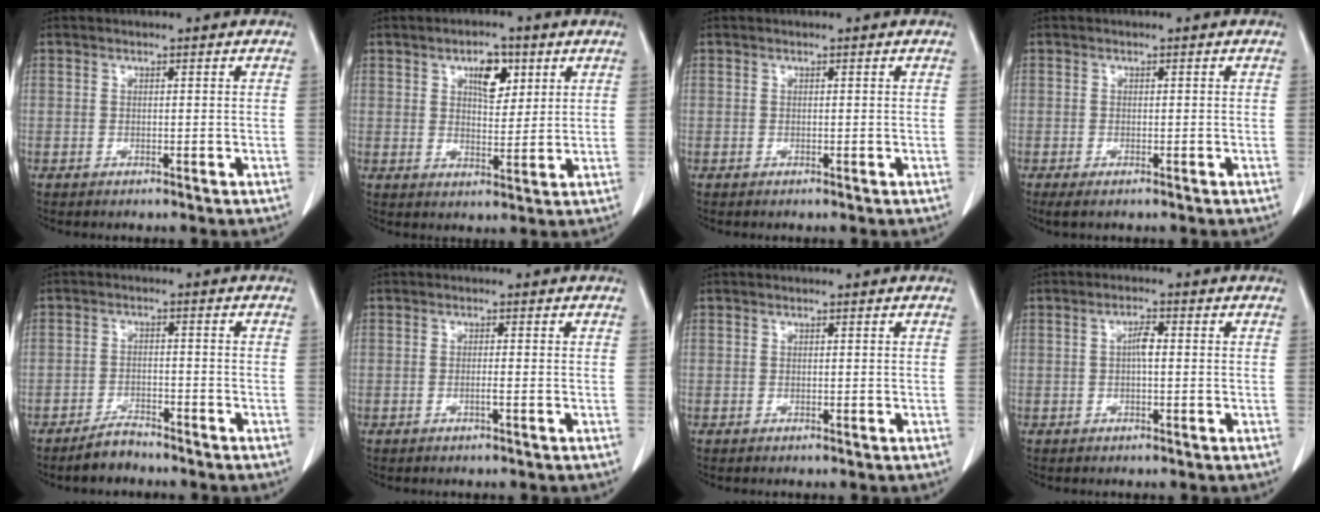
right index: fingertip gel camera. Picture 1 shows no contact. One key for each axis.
{"total": 5.7, "fx": 2.7, "fy": 2.7, "fz": 4.2, "tx": -0.069, "ty": 0.004, "tz": 0.045}
{"total": 0.0}
{"total": 1.6, "fx": -1.1, "fy": 0.4, "fz": 1.1, "tx": -0.019, "ty": -0.004, "tz": -0.014}
{"total": 3.4, "fx": -3.1, "fy": 0.9, "fz": 1.0, "tx": -0.022, "ty": -0.003, "tz": -0.055}
{"total": 1.0, "fx": -0.4, "fy": -0.2, "fz": 0.9, "tx": -0.016, "ty": 0.001, "tz": -0.007}
{"total": 0.0}
{"total": 2.2, "fx": 0.1, "fy": 0.5, "fz": 2.1, "tx": -0.040, "ty": 0.004, "tz": 0.001}